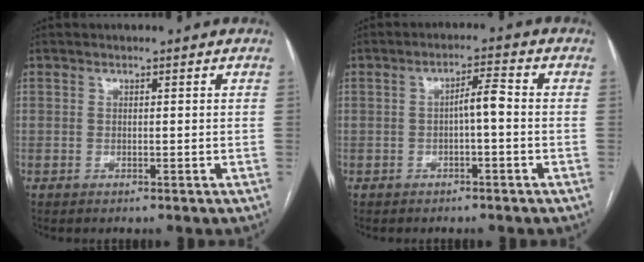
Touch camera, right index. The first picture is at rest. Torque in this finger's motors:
{"motor_torque": [0.58, -0.18, 0.29, 0.06]}